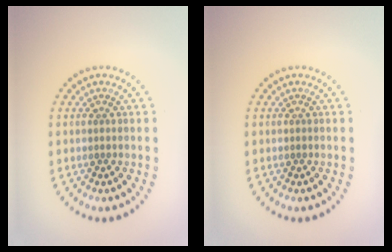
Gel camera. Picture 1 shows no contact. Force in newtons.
{"total": 0.0}